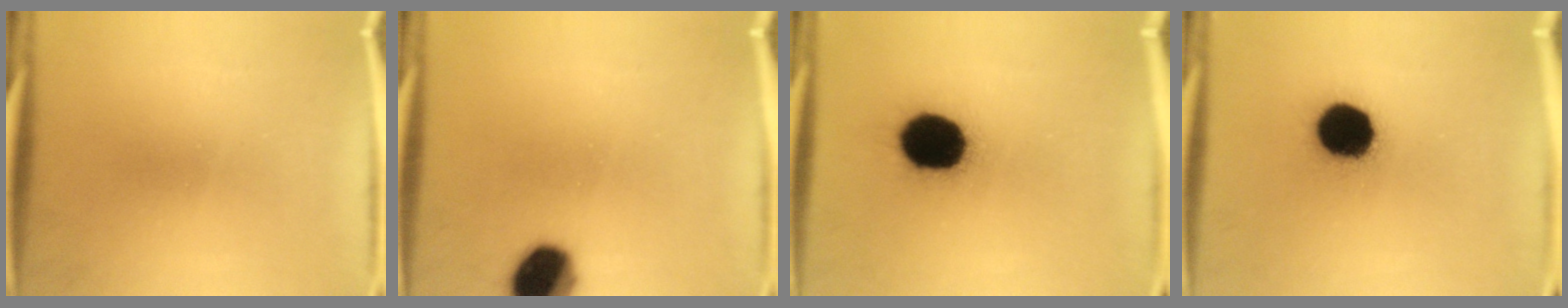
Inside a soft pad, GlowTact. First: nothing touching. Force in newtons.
{"total": 10.9}
{"total": 18.4}
{"total": 15.4}